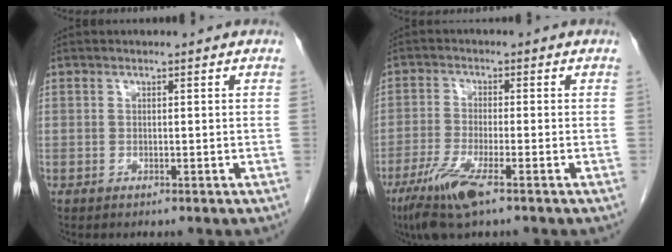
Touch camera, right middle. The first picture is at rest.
{"total": 7.4, "force": [-4.4, 0.6, 5.9], "torque": [-0.126, -0.021, -0.083]}